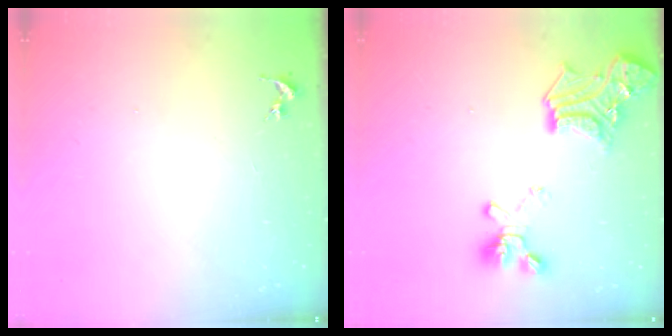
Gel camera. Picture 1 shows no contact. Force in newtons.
{"total": 19.4, "press": 19.4, "slide": 1.5}